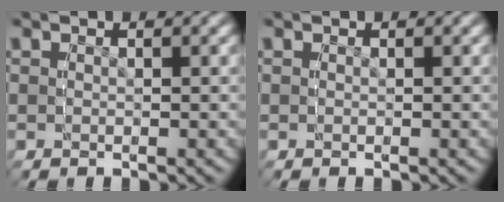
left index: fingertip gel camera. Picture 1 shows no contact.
{"total": 0.0}